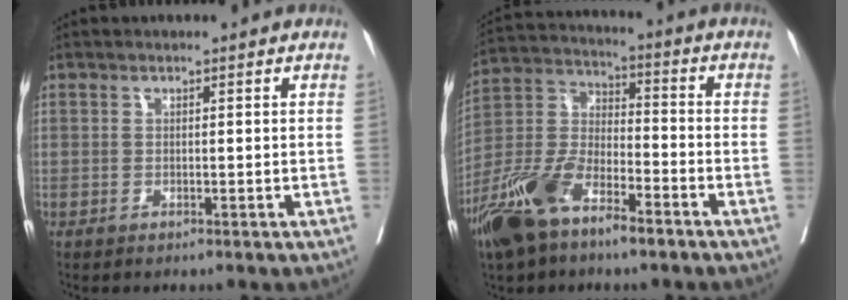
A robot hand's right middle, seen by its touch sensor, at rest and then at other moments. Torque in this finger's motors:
{"motor_torque": [1.15, -0.99, 0.42, 0.14]}